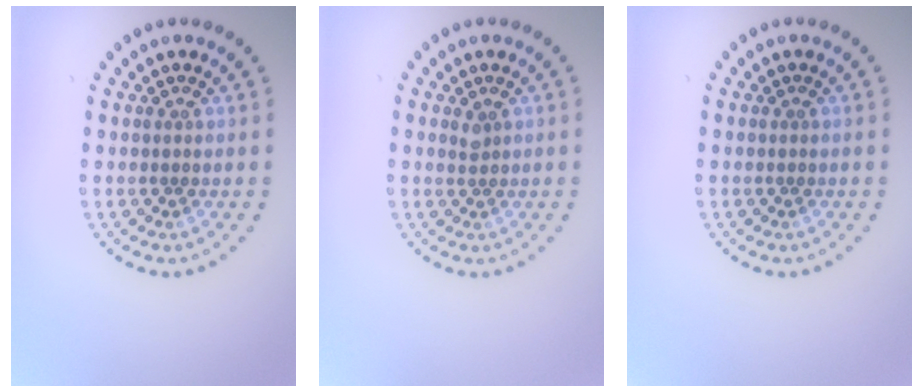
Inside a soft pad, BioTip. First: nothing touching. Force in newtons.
{"total": 0.8, "press": 0.5, "slide": 0.6}
{"total": 0.0}